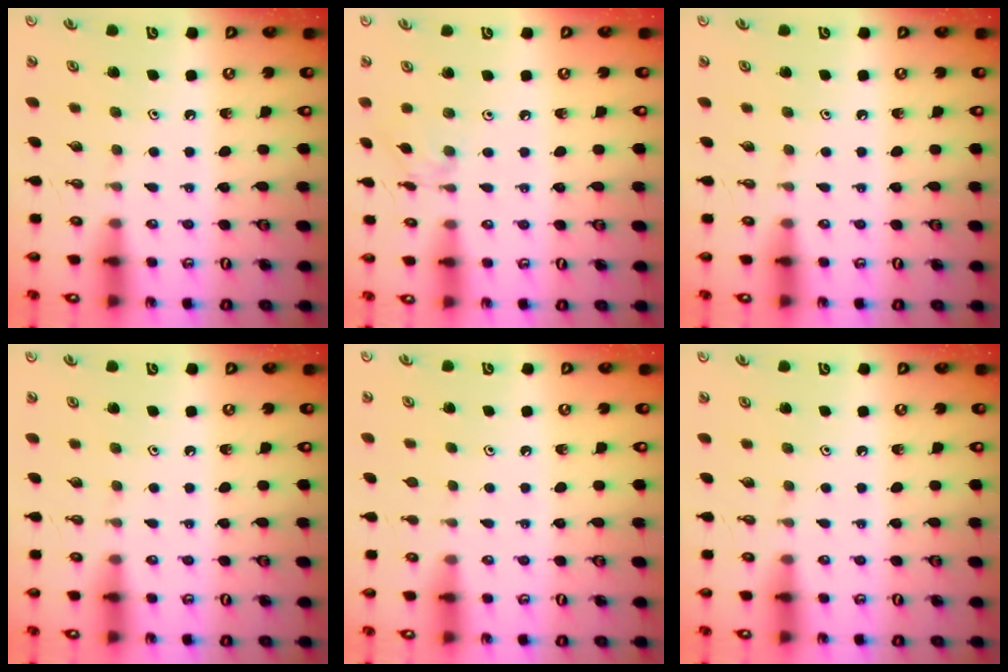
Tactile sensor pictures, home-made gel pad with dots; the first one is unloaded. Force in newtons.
{"total": 2.0, "press": 2.0, "slide": 0.2}
{"total": 0.0}
{"total": 0.0}
{"total": 0.6, "press": 0.6, "slide": 0.2}
{"total": 0.0}